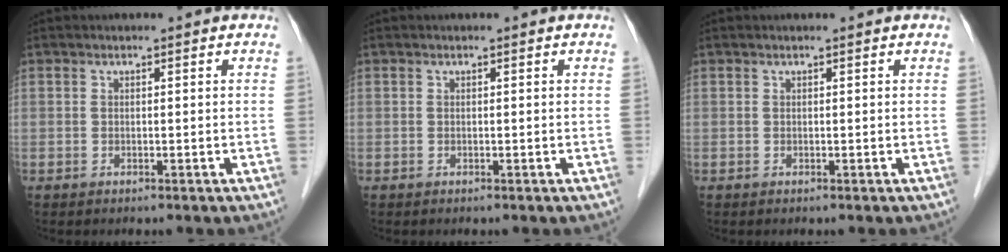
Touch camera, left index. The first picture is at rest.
{"total": 0.0}
{"total": 0.0}